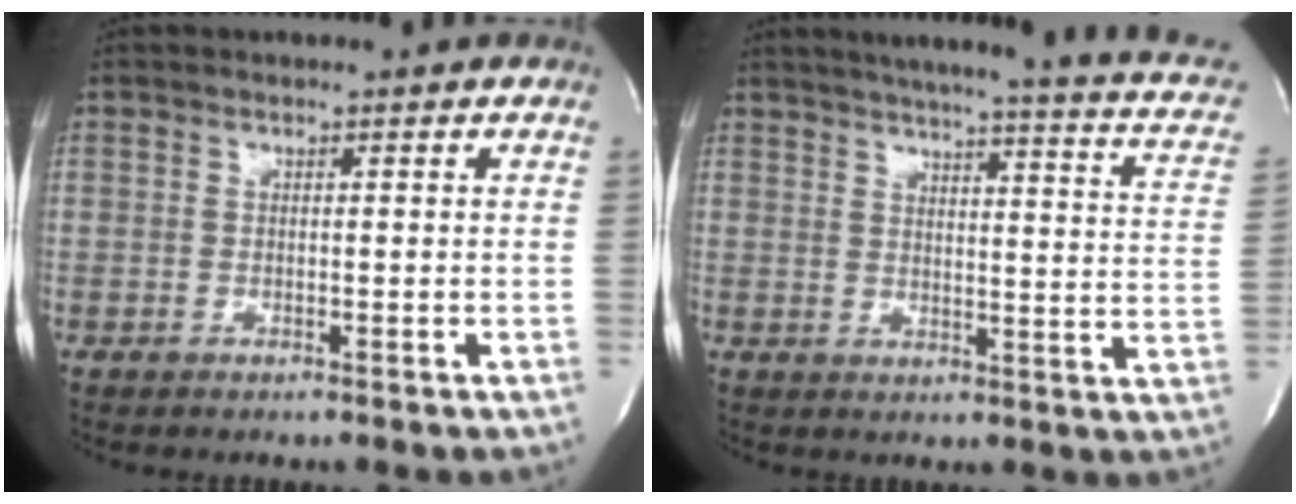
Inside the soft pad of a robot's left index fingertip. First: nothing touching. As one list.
[{"total": 20.2, "force": [16.0, 2.4, 12.1], "torque": [-0.168, -0.017, 0.174]}]